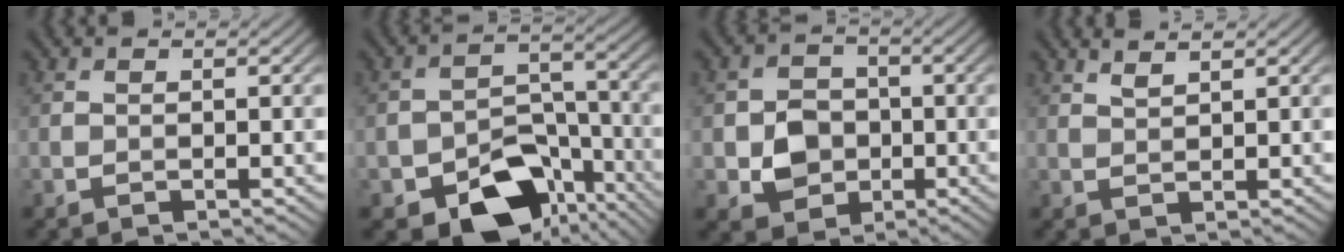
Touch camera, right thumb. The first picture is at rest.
{"total": 12.1, "force": [-7.3, 7.1, 6.5], "torque": [-0.102, -0.022, -0.116]}
{"total": 5.1, "force": [-1.0, 4.4, 2.3], "torque": [-0.045, -0.004, -0.025]}
{"total": 1.7, "force": [1.4, 0.0, 0.9], "torque": [-0.020, 0.002, 0.030]}